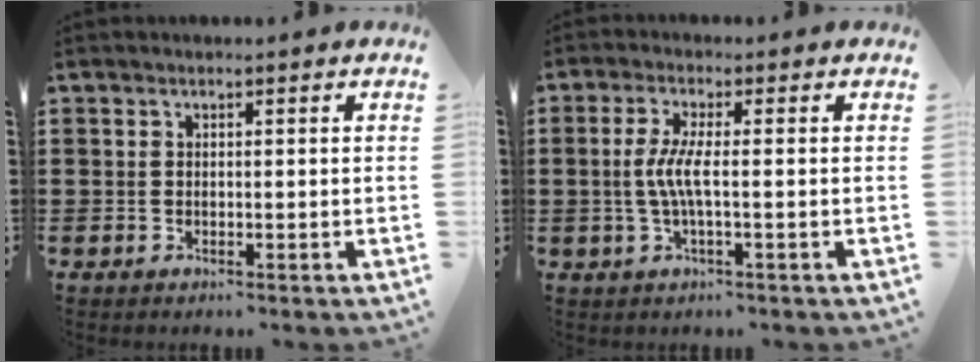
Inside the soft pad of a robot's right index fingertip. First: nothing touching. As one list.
[{"total": 4.4, "force": [-0.4, 0.3, 4.4], "torque": [-0.103, -0.010, -0.017]}]